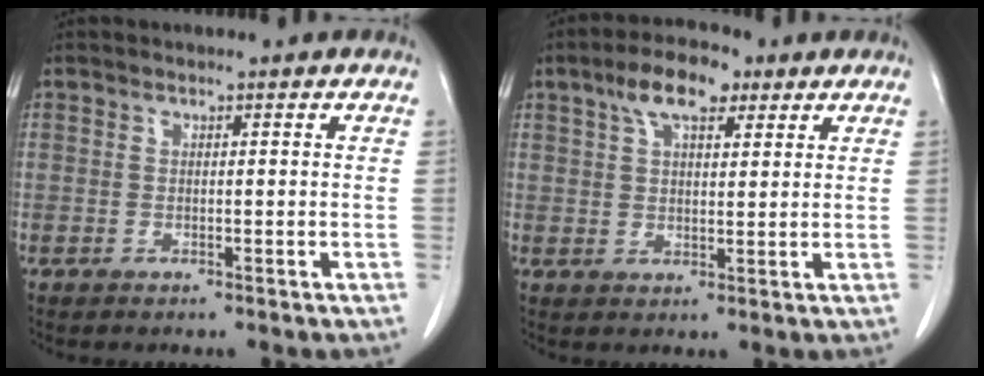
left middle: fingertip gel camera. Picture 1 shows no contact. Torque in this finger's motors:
{"motor_torque": [1.14, -0.83, 0.09, 0.07]}